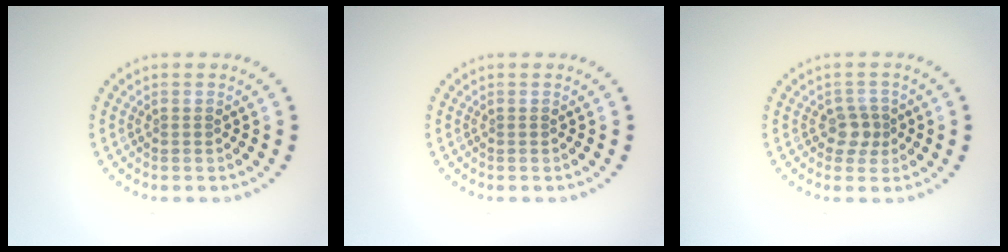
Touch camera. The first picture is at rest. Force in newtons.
{"total": 0.0}
{"total": 1.8, "press": 1.5, "slide": 1.0}